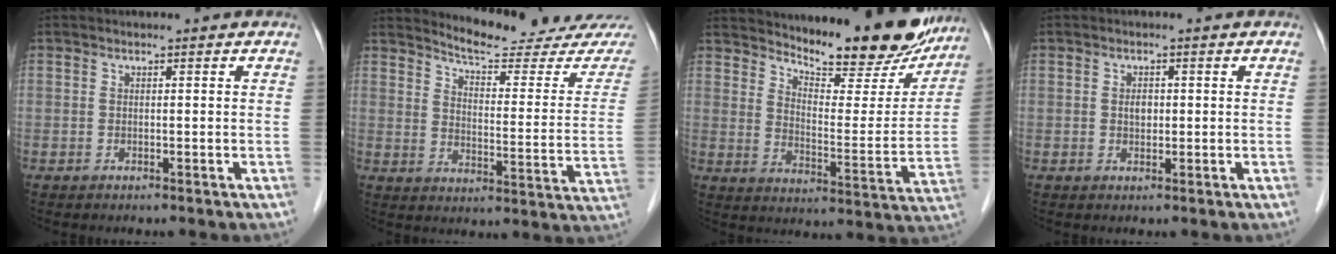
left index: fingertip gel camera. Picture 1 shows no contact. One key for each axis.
{"total": 17.0, "fx": 16.6, "fy": 0.4, "fz": 3.9, "tx": -0.055, "ty": -0.100, "tz": 0.199}
{"total": 18.3, "fx": 16.6, "fy": 3.8, "fz": 6.7, "tx": -0.088, "ty": -0.047, "tz": 0.215}
{"total": 1.5, "fx": 0.2, "fy": 1.0, "fz": 1.1, "tx": -0.017, "ty": 0.001, "tz": 0.004}